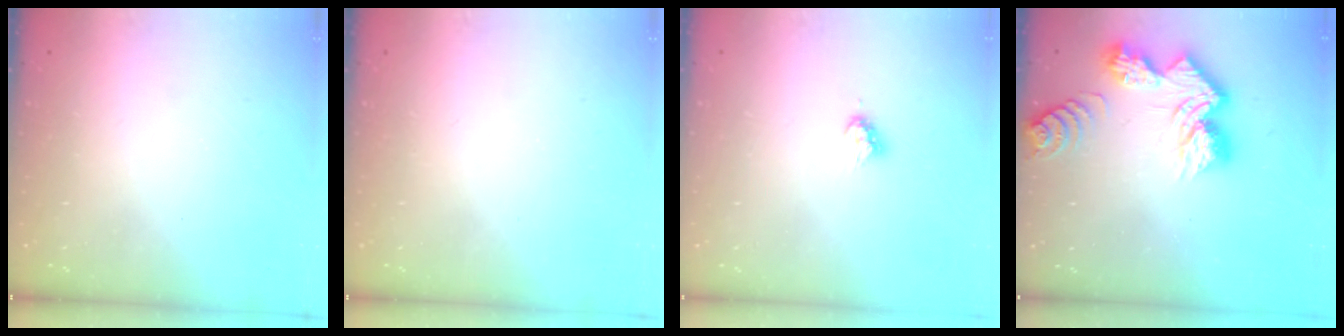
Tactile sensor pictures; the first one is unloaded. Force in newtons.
{"total": 0.0}
{"total": 3.6, "press": 3.6, "slide": 0.6}
{"total": 13.2, "press": 13.2, "slide": 0.6}